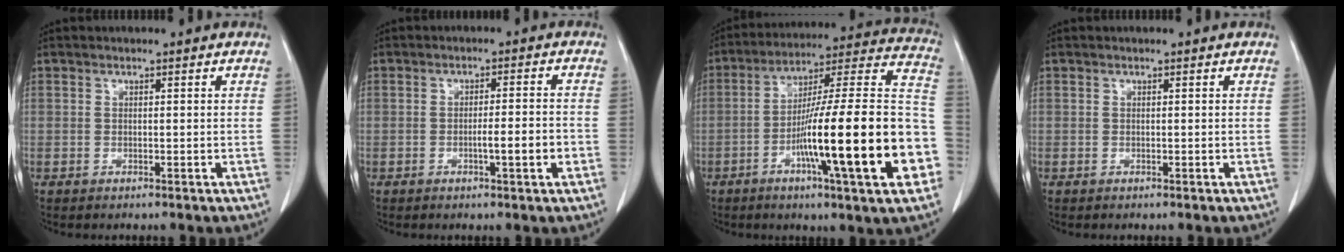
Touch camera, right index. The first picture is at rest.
{"total": 4.3, "force": [-1.6, 0.0, 4.0], "torque": [-0.059, -0.002, -0.023]}
{"total": 25.9, "force": [-7.6, 1.1, 24.7], "torque": [-0.305, 0.003, -0.124]}
{"total": 0.0}